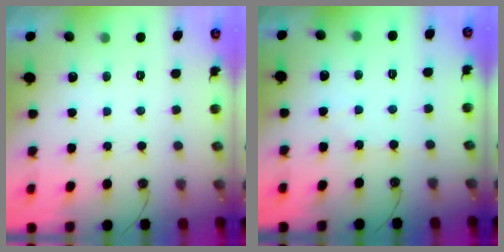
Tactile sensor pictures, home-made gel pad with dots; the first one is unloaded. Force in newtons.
{"total": 3.6, "press": 3.5, "slide": 0.6}